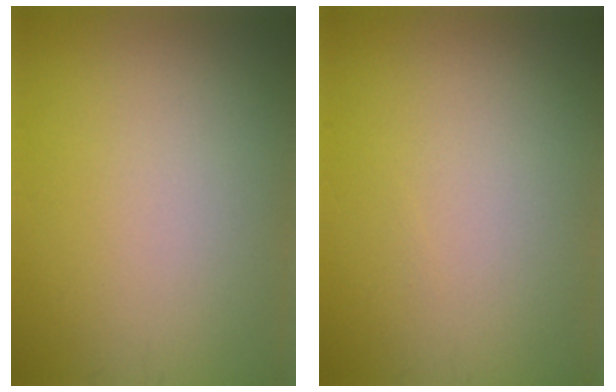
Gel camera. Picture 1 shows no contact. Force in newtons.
{"total": 0.0}